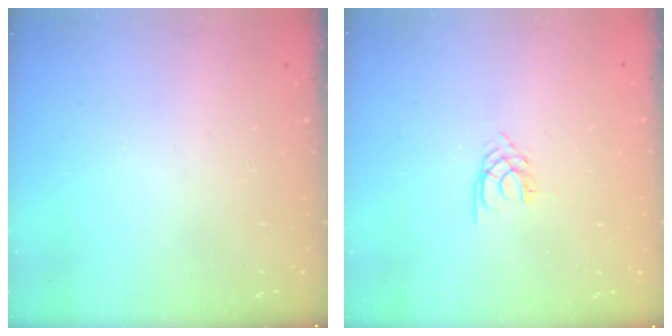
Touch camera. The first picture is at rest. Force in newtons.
{"total": 1.9, "press": 1.9, "slide": 0.2}